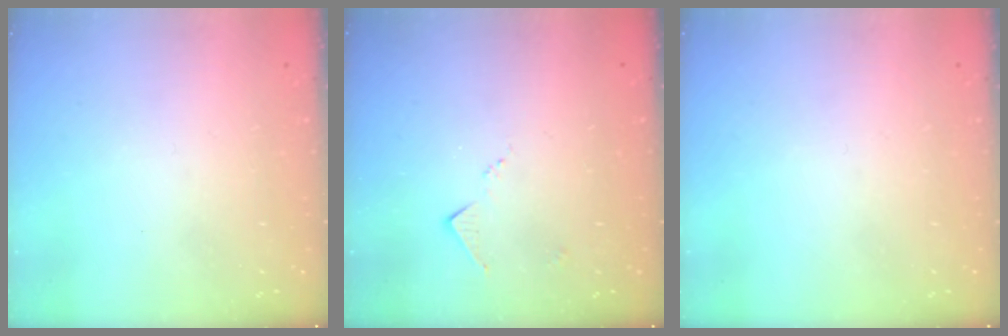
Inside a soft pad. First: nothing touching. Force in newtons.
{"total": 6.1, "press": 6.0, "slide": 0.8}
{"total": 0.0}